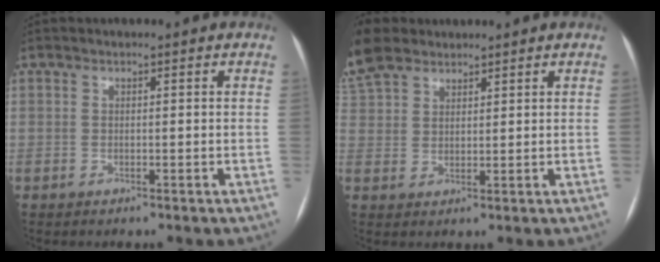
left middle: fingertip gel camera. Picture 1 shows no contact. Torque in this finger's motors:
{"motor_torque": [0.54, -0.17, 1.05, 0.21]}